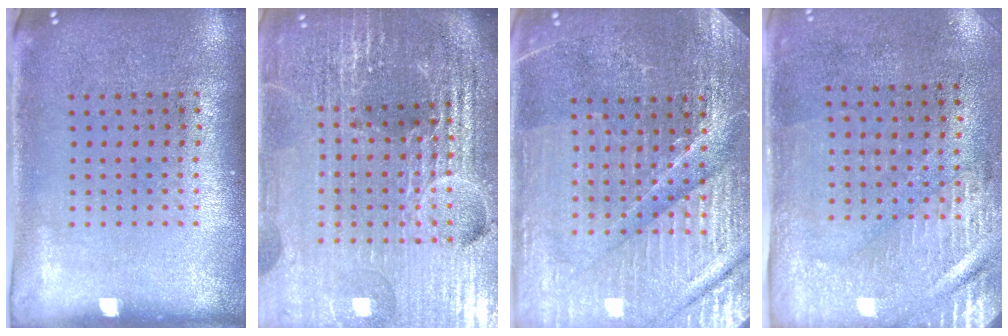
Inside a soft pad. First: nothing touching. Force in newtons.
{"total": 6.5, "press": 5.7, "slide": 3.2}
{"total": 4.9, "press": 4.6, "slide": 1.5}
{"total": 2.9, "press": 2.5, "slide": 1.5}